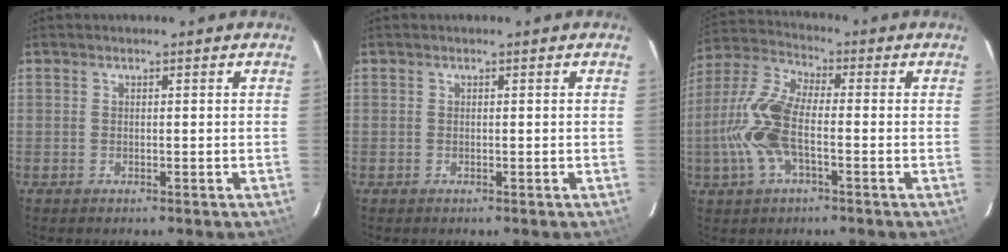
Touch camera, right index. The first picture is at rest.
{"total": 0.0}
{"total": 12.6, "force": [-2.7, 5.0, 11.3], "torque": [-0.257, 0.008, -0.060]}